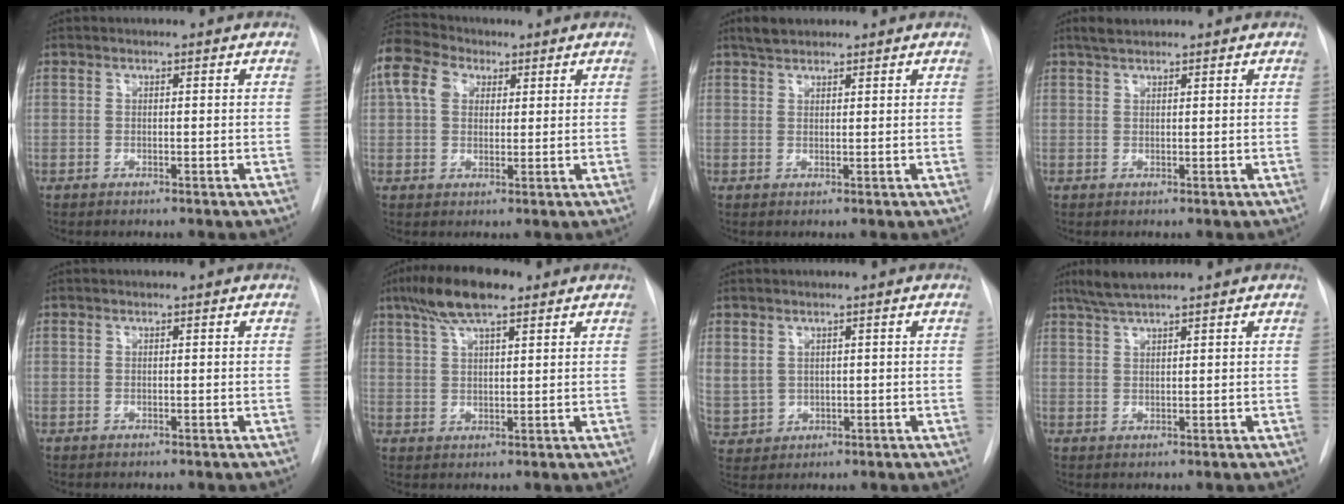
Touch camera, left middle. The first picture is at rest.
{"total": 10.7, "force": [4.4, 8.0, 5.6], "torque": [-0.154, 0.046, 0.077]}
{"total": 2.9, "force": [2.5, 1.1, 1.1], "torque": [-0.025, 0.009, 0.043]}
{"total": 2.1, "force": [1.8, 0.4, 0.9], "torque": [-0.023, 0.010, 0.034]}
{"total": 0.0}
{"total": 8.8, "force": [5.8, 2.0, 6.2], "torque": [-0.123, 0.019, 0.103]}
{"total": 10.3, "force": [1.3, 9.5, 3.8], "torque": [-0.144, 0.013, 0.048]}
{"total": 4.1, "force": [3.5, -0.2, 2.2], "torque": [-0.050, 0.010, 0.069]}